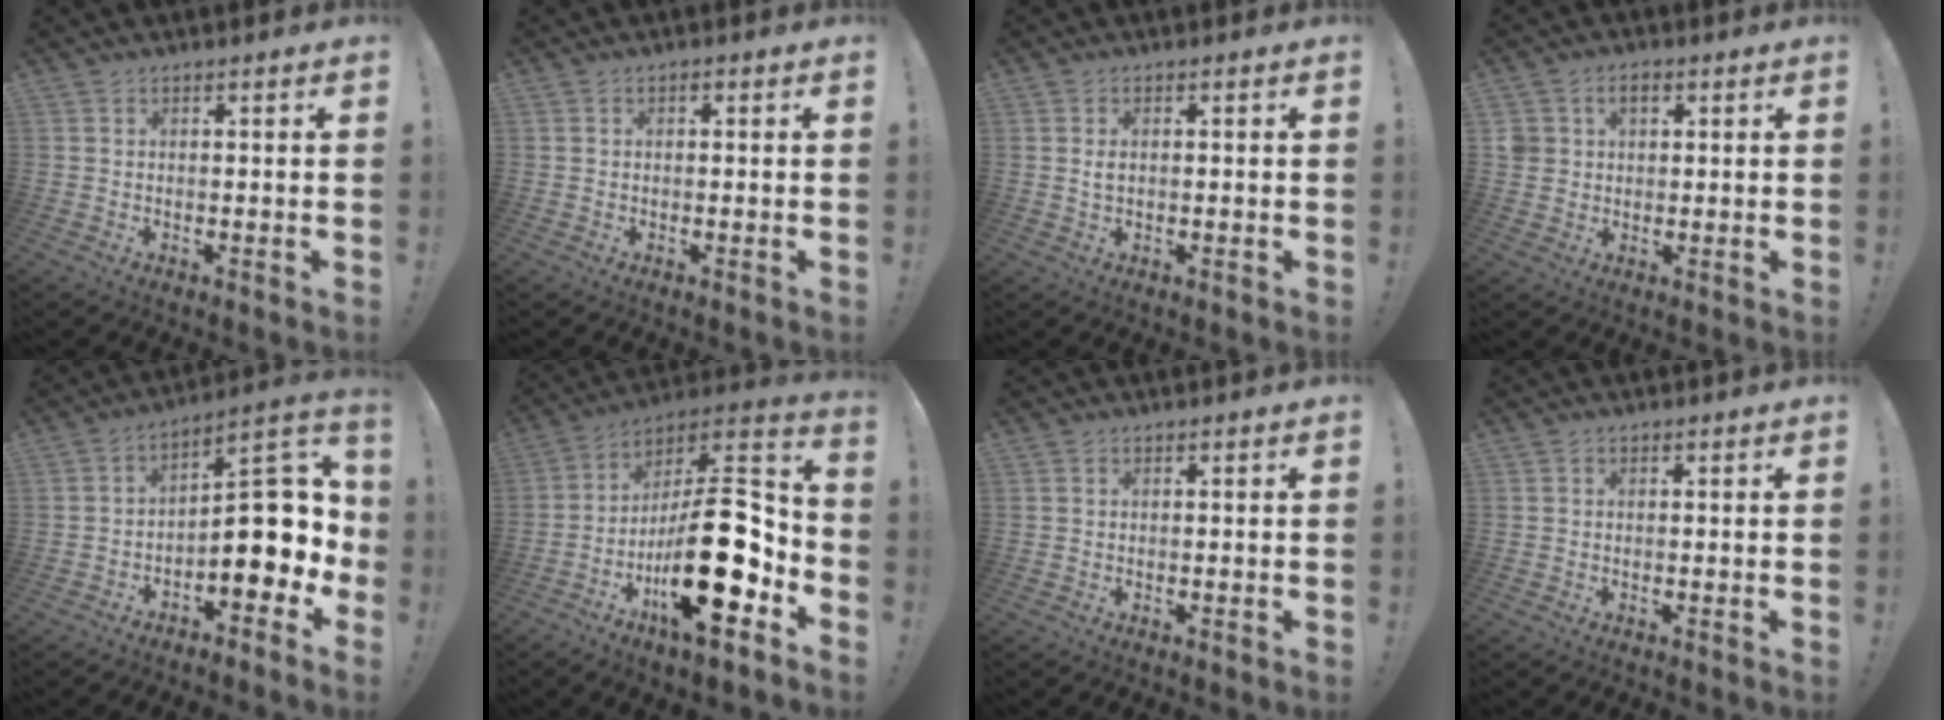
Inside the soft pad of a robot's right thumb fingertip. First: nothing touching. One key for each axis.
{"total": 0.5, "fx": -0.3, "fy": 0.3, "fz": 0.2, "tx": -0.004, "ty": 0.002, "tz": -0.007}
{"total": 1.3, "fx": 0.3, "fy": 0.9, "fz": 1.0, "tx": -0.019, "ty": 0.005, "tz": 0.004}
{"total": 4.6, "fx": 1.4, "fy": 3.8, "fz": 2.1, "tx": -0.039, "ty": 0.005, "tz": 0.027}
{"total": 12.6, "fx": -3.2, "fy": 6.4, "fz": 10.4, "tx": -0.123, "ty": 0.020, "tz": -0.051}
{"total": 26.4, "fx": -6.5, "fy": 10.5, "fz": 23.3, "tx": -0.384, "ty": 0.036, "tz": -0.102}
{"total": 0.0}
{"total": 0.0}